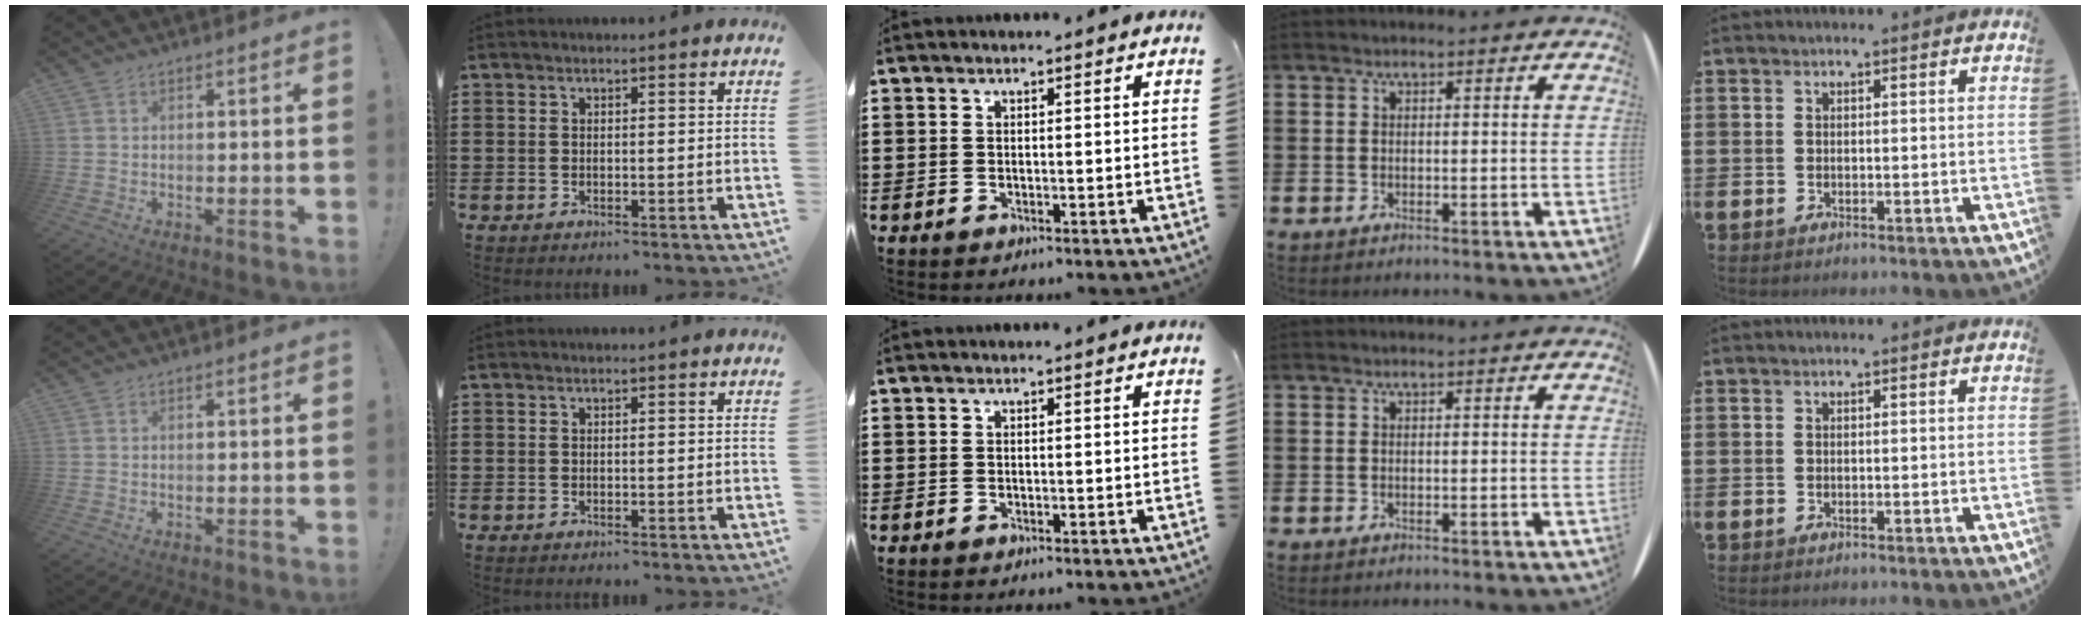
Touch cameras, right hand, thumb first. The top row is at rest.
{}